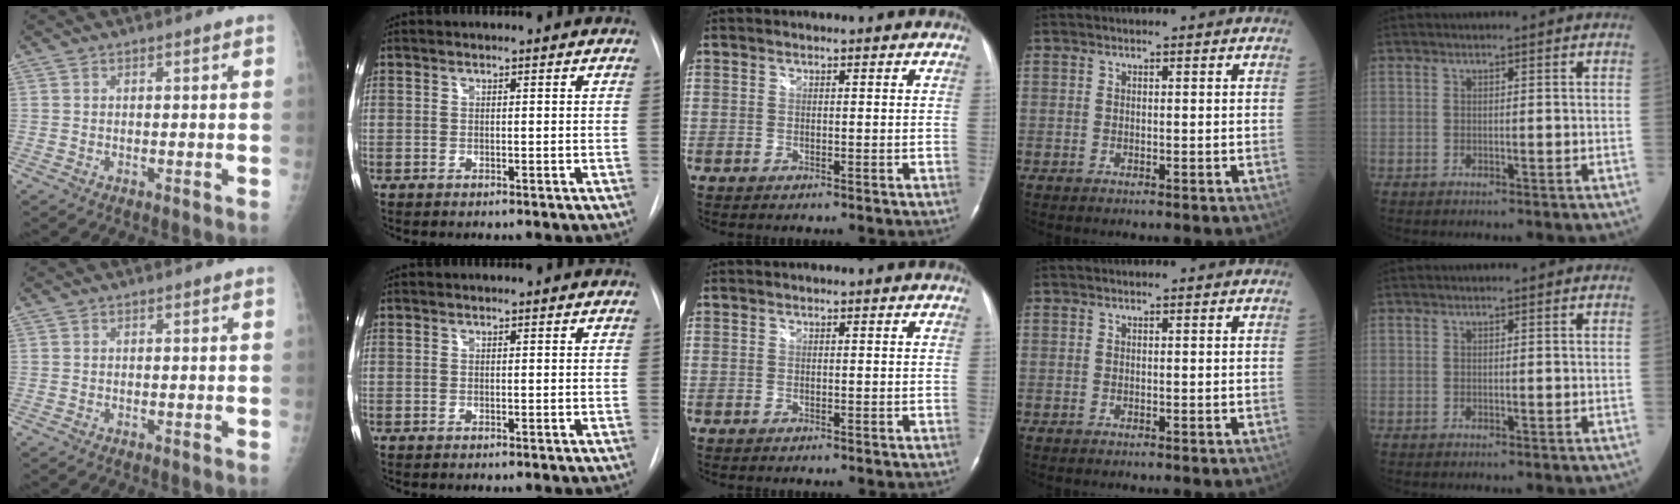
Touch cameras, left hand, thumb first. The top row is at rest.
{}